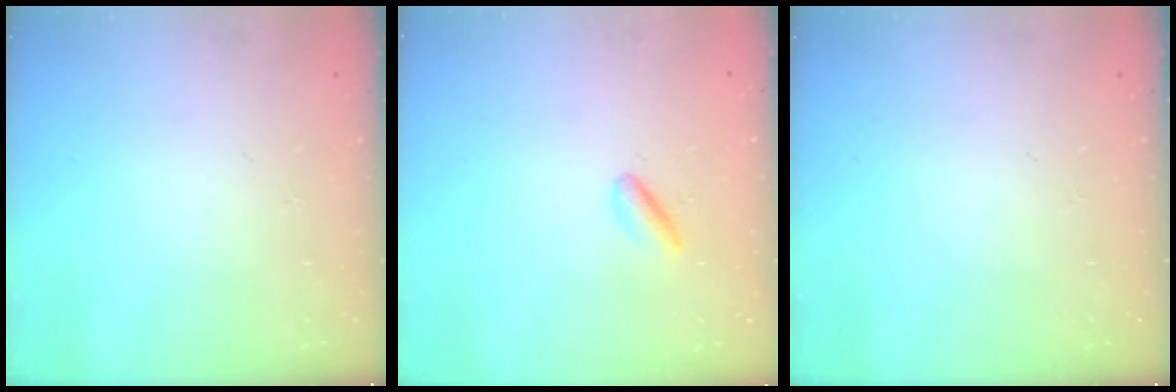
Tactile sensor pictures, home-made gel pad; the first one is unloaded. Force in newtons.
{"total": 2.9, "press": 2.8, "slide": 1.1}
{"total": 0.0}